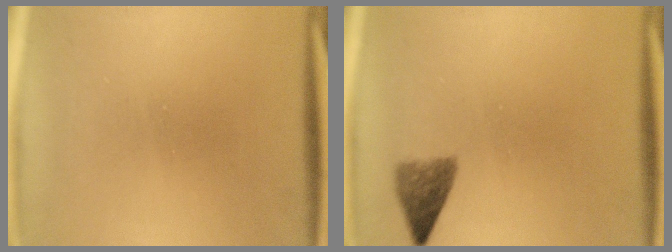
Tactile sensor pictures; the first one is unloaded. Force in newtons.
{"total": 3.1}